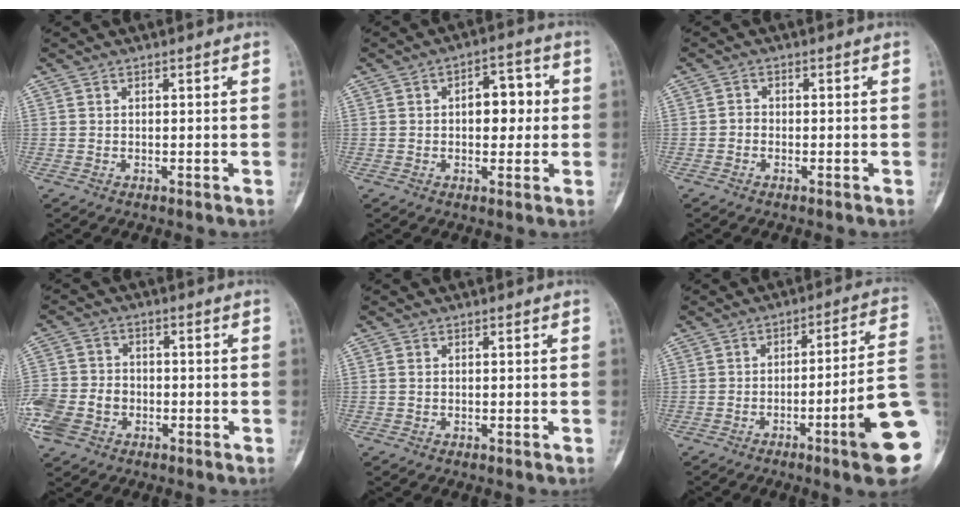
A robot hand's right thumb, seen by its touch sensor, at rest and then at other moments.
{"total": 7.4, "force": [0.6, 4.5, 5.9], "torque": [-0.051, 0.017, 0.005]}
{"total": 1.1, "force": [-0.5, 0.8, 0.4], "torque": [-0.004, 0.004, -0.017]}
{"total": 11.0, "force": [-3.6, 8.8, 5.5], "torque": [-0.121, 0.018, -0.064]}
{"total": 0.7, "force": [0.1, 0.5, 0.5], "torque": [-0.009, 0.000, 0.000]}
{"total": 14.6, "force": [-5.1, 0.7, 13.7], "torque": [-0.161, 0.026, -0.076]}